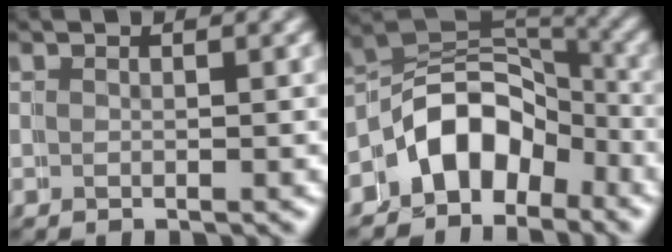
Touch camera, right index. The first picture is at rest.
{"total": 7.3, "force": [-2.6, 5.9, 3.6], "torque": [-0.076, -0.016, -0.050]}